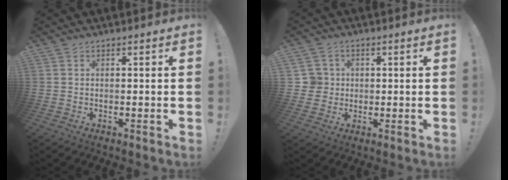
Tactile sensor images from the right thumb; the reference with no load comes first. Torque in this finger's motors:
{"motor_torque": [0.17, -0.19, -0.10, -0.03, -0.06]}